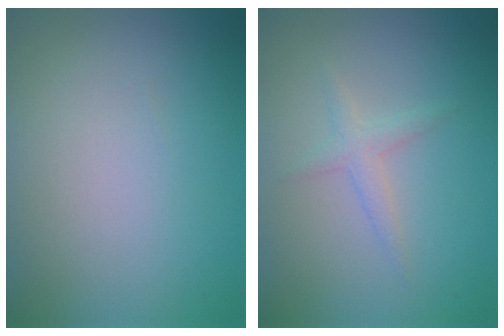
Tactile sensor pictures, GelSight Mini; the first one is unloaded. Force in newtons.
{"total": 1.3, "press": 1.3, "slide": 0.1}